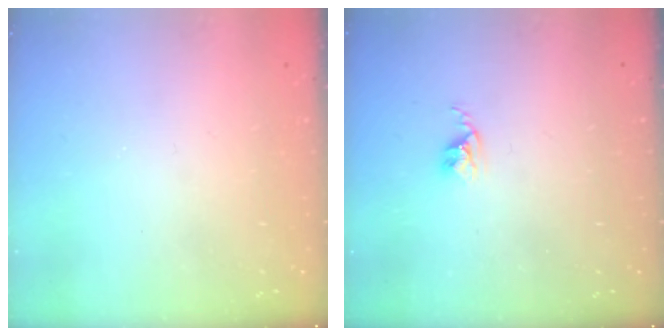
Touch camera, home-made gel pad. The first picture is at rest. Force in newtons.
{"total": 2.6, "press": 2.6, "slide": 0.4}